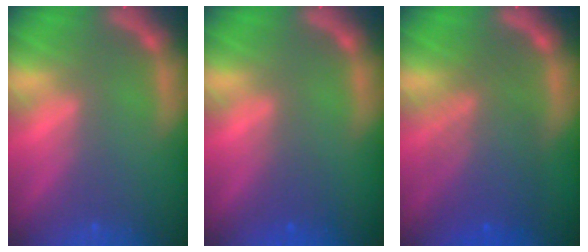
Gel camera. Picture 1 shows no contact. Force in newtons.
{"total": 1.4}
{"total": 7.1}